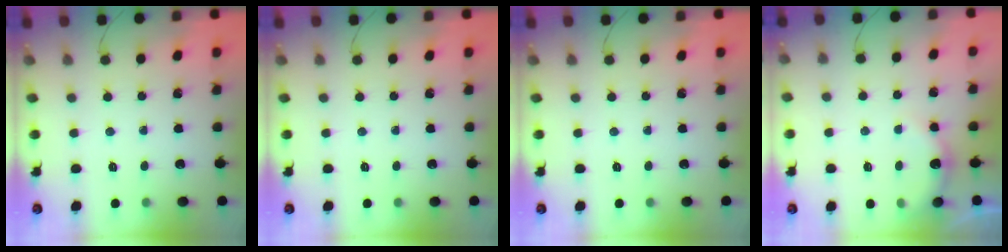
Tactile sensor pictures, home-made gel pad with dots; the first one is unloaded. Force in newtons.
{"total": 0.0}
{"total": 0.0}
{"total": 6.2, "press": 6.1, "slide": 1.2}